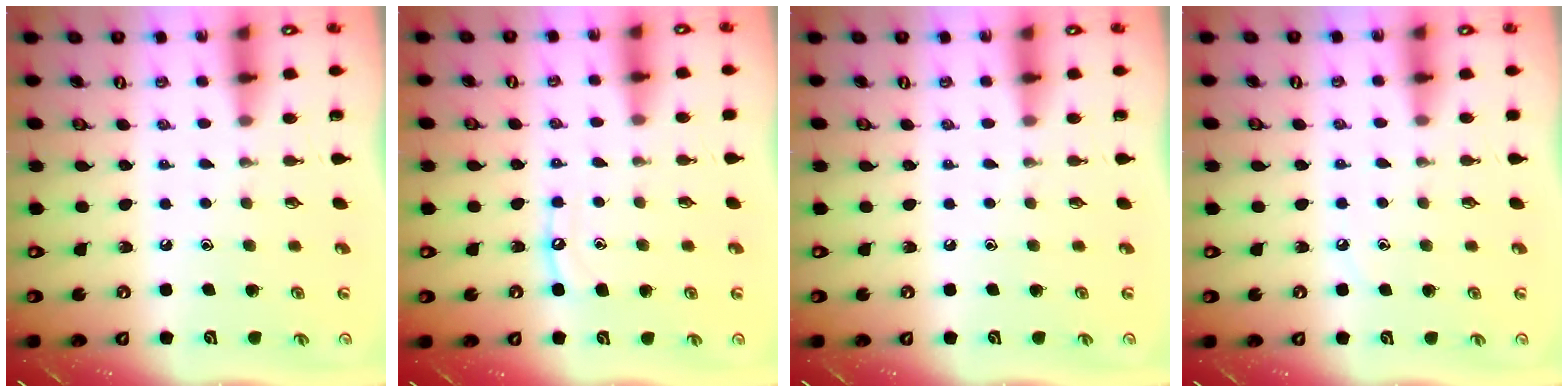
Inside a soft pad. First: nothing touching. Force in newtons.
{"total": 5.7, "press": 5.7, "slide": 0.5}
{"total": 0.0}
{"total": 3.8, "press": 3.7, "slide": 0.5}